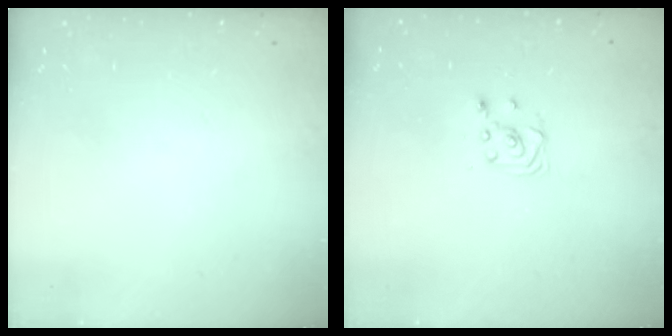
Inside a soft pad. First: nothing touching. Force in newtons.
{"total": 2.9, "press": 2.9, "slide": 0.4}